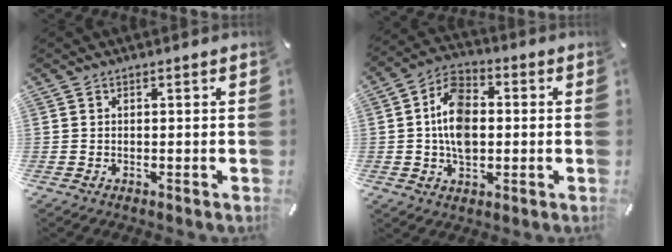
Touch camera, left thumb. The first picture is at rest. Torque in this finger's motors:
{"motor_torque": [0.32, 0.41, 0.91, -0.33, 0.37]}